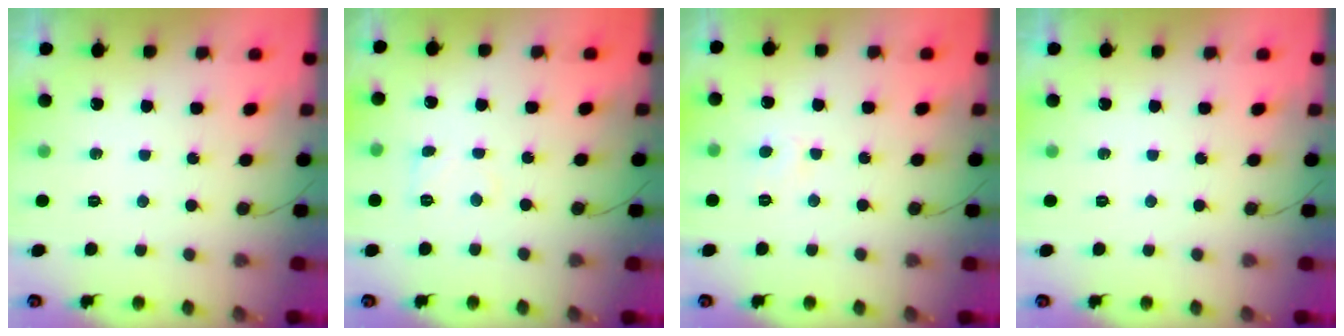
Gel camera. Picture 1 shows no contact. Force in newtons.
{"total": 4.2, "press": 4.1, "slide": 0.5}
{"total": 5.5, "press": 5.5, "slide": 0.5}
{"total": 0.0}